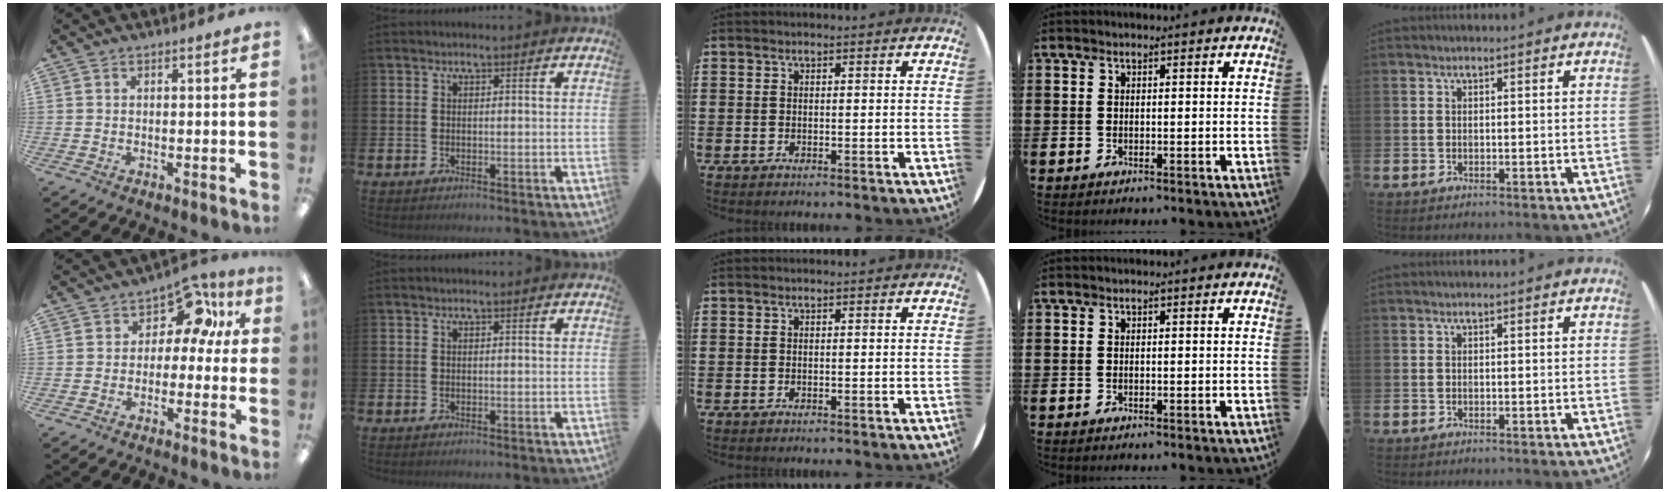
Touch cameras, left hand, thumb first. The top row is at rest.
{"thumb": {"total": 9.2, "force": [3.9, 5.9, 5.8], "torque": [-0.085, -0.014, 0.068]}}